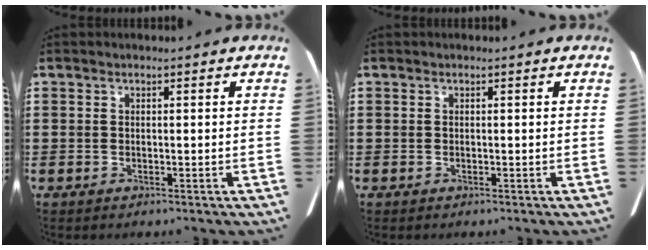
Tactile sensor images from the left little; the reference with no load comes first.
{"total": 0.0}